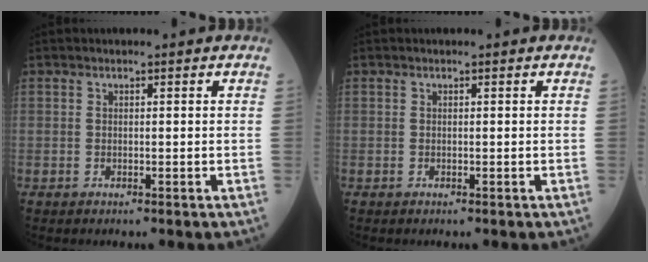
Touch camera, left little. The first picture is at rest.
{"total": 0.0}